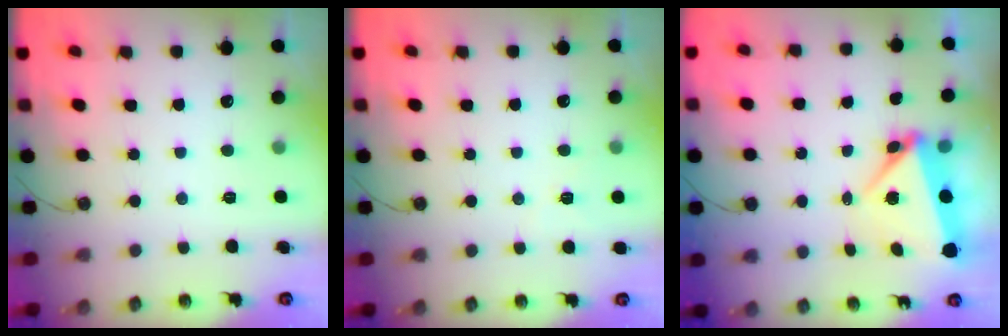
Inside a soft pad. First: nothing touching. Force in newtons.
{"total": 3.9, "press": 3.6, "slide": 1.5}
{"total": 6.3, "press": 5.5, "slide": 3.0}